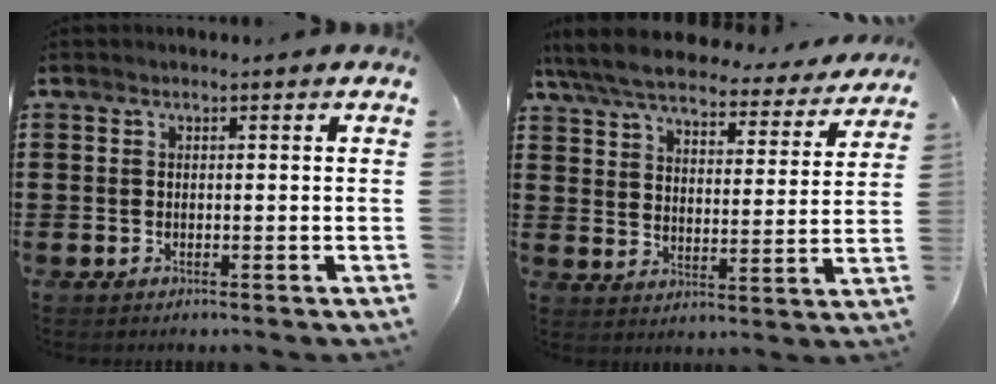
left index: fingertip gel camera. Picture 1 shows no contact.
{"total": 7.0, "force": [6.5, 1.0, 2.5], "torque": [-0.077, -0.036, 0.113]}